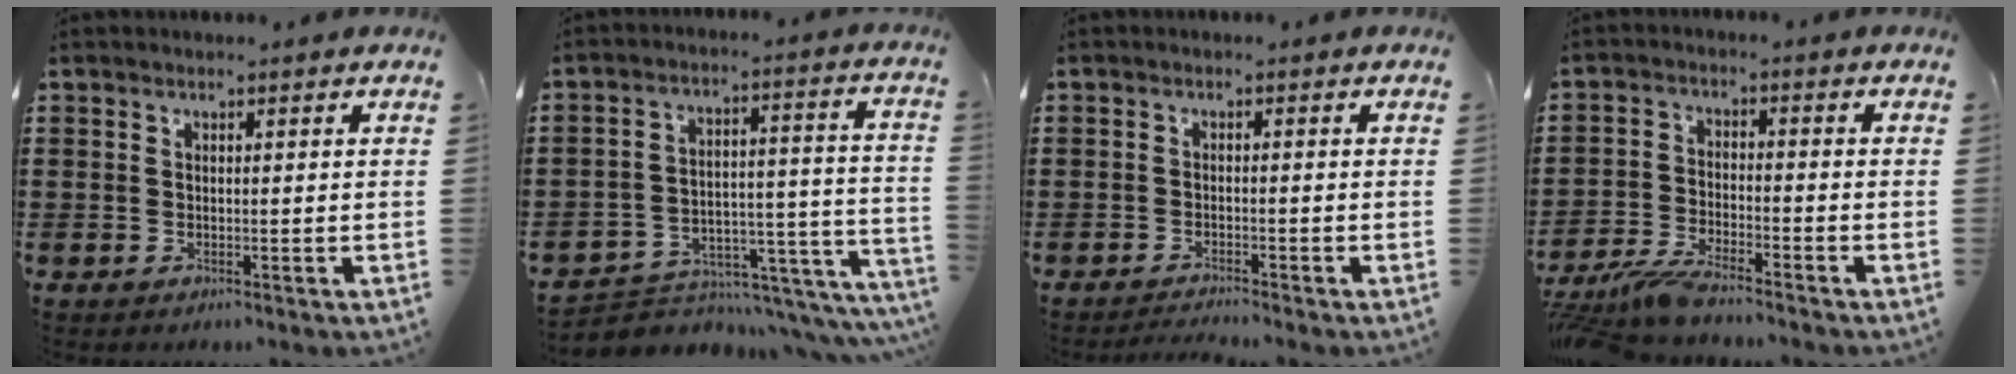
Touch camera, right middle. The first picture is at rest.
{"total": 4.2, "force": [-3.5, 1.9, 1.1], "torque": [-0.025, -0.006, -0.068]}
{"total": 1.4, "force": [-1.3, -0.2, 0.4], "torque": [-0.009, -0.001, -0.025]}
{"total": 5.3, "force": [-4.9, 0.1, 2.1], "torque": [-0.063, -0.017, -0.099]}